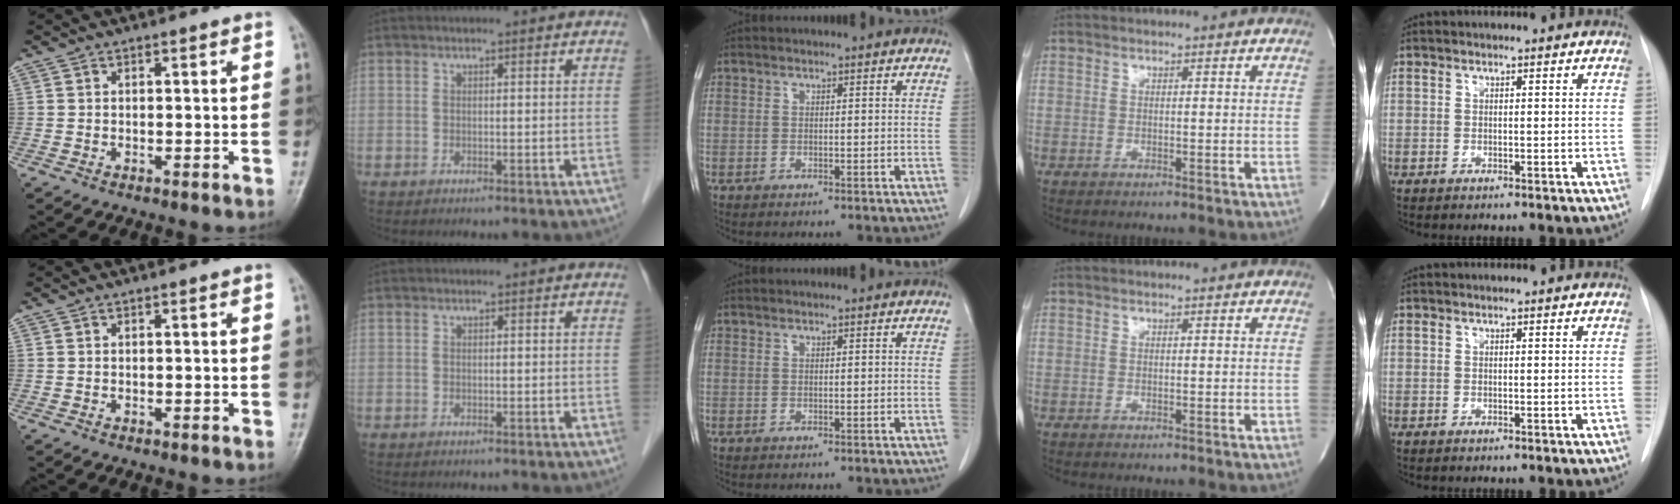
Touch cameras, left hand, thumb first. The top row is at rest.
{}